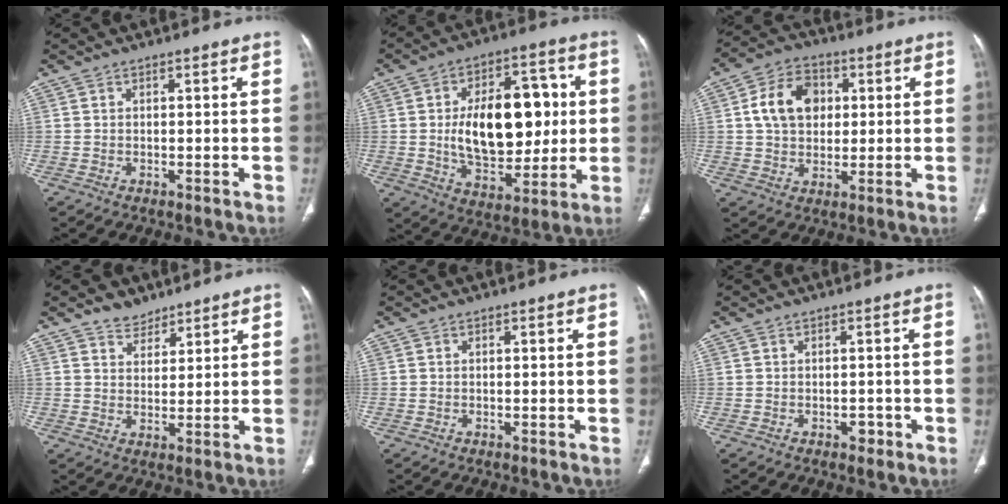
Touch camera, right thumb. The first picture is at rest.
{"total": 20.8, "force": [1.4, 12.1, 16.9], "torque": [-0.219, 0.007, 0.032]}
{"total": 11.3, "force": [2.2, 8.5, 7.1], "torque": [-0.100, 0.007, 0.035]}
{"total": 4.4, "force": [3.4, 2.7, 0.7], "torque": [0.011, -0.024, 0.057]}
{"total": 0.0}
{"total": 1.3, "force": [-0.5, 0.9, 0.7], "torque": [-0.001, 0.003, -0.007]}